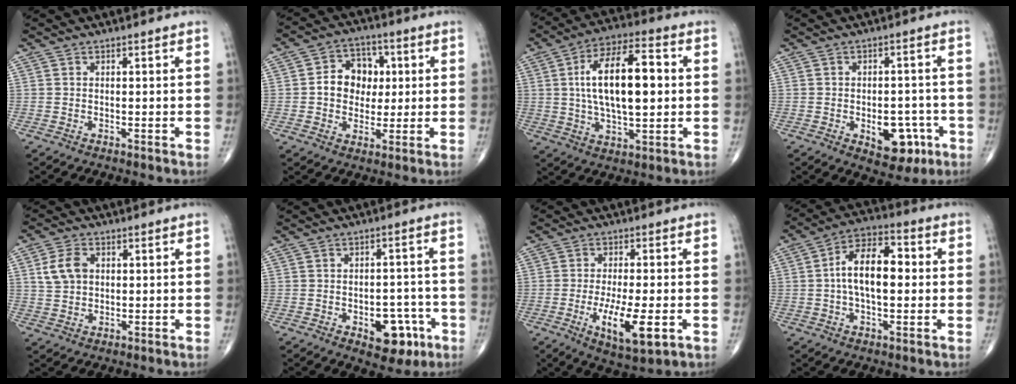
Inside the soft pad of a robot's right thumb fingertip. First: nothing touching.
{"total": 9.5, "force": [0.9, 7.7, 5.5], "torque": [-0.040, 0.012, 0.008]}
{"total": 17.4, "force": [1.9, 7.6, 15.6], "torque": [-0.255, 0.014, 0.029]}
{"total": 9.2, "force": [-3.4, 5.5, 6.5], "torque": [-0.055, 0.023, -0.034]}
{"total": 5.8, "force": [1.4, 4.2, 3.8], "torque": [-0.065, 0.000, 0.027]}
{"total": 9.1, "force": [-3.9, 5.3, 6.3], "torque": [-0.048, 0.029, -0.043]}
{"total": 10.0, "force": [-2.9, 3.1, 9.1], "torque": [-0.159, -0.015, -0.045]}
{"total": 12.1, "force": [0.5, 6.2, 10.4], "torque": [-0.168, 0.025, -0.001]}